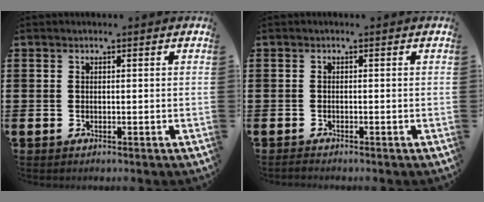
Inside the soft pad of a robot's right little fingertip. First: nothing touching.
{"total": 0.5, "force": [-0.5, 0.0, 0.1], "torque": [-0.003, -0.001, -0.011]}